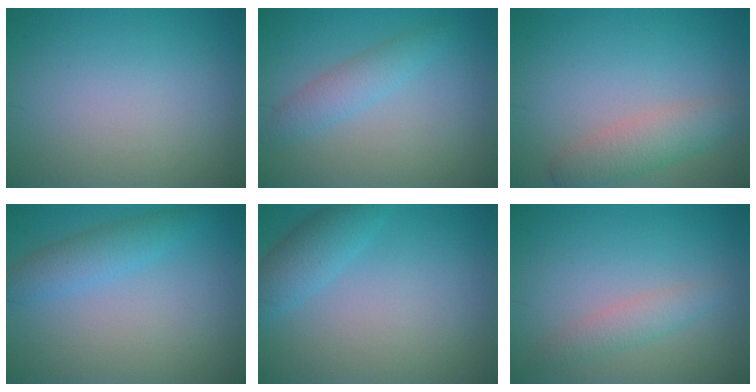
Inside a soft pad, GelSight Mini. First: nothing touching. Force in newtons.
{"total": 2.4, "press": 2.4, "slide": 0.1}
{"total": 3.2, "press": 3.2, "slide": 0.1}
{"total": 2.7, "press": 2.7, "slide": 0.1}
{"total": 3.0, "press": 3.0, "slide": 0.2}
{"total": 2.0, "press": 2.0, "slide": 0.1}